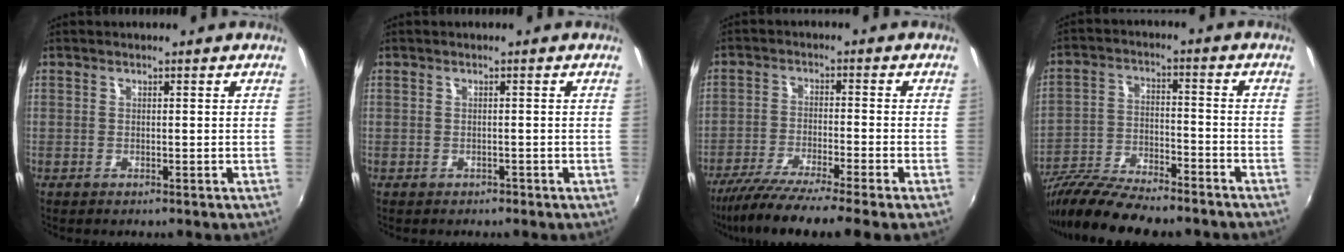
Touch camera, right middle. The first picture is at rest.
{"total": 1.0, "force": [-0.7, 0.6, 0.1], "torque": [-0.005, 0.000, -0.008]}
{"total": 11.4, "force": [-9.3, -1.2, 6.3], "torque": [-0.136, -0.042, -0.158]}
{"total": 17.2, "force": [-14.5, 3.6, 8.5], "torque": [-0.176, -0.033, -0.248]}